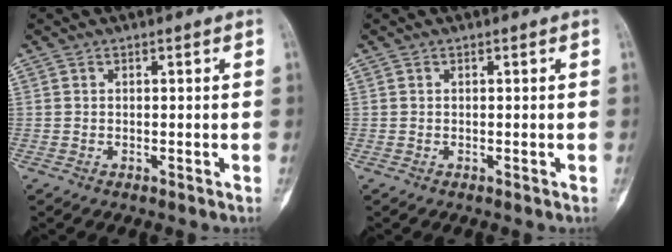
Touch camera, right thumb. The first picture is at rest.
{"total": 0.0}